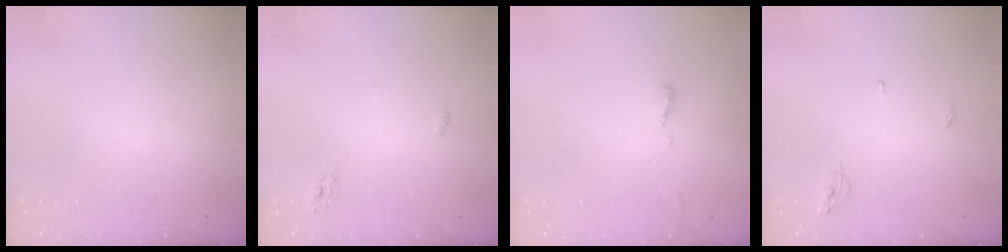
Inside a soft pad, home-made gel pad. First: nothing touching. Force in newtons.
{"total": 2.8, "press": 2.8, "slide": 0.2}
{"total": 4.9, "press": 4.9, "slide": 0.6}
{"total": 5.4, "press": 5.4, "slide": 0.4}